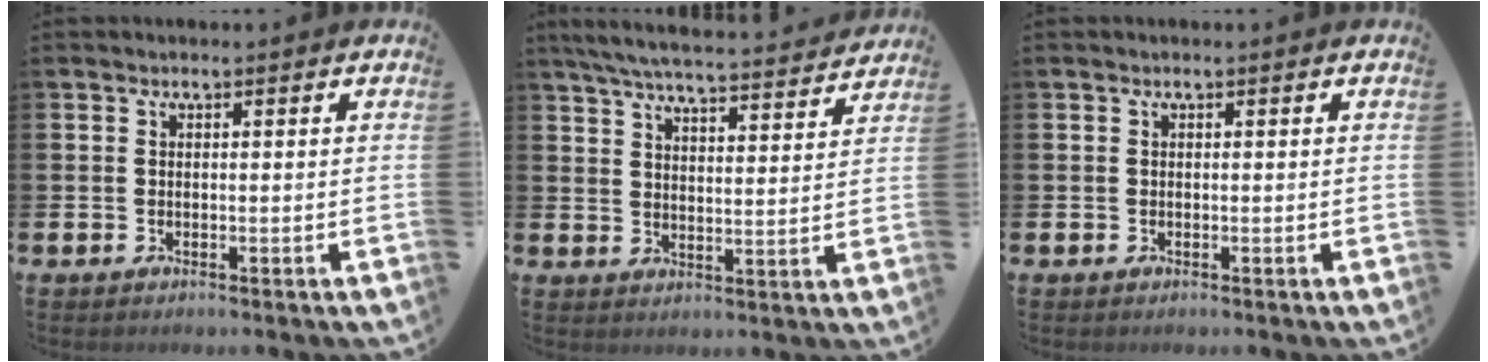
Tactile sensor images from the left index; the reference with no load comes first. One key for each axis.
{"total": 6.6, "fx": 6.3, "fy": 0.4, "fz": 1.9, "tx": -0.054, "ty": -0.045, "tz": 0.111}
{"total": 0.0}